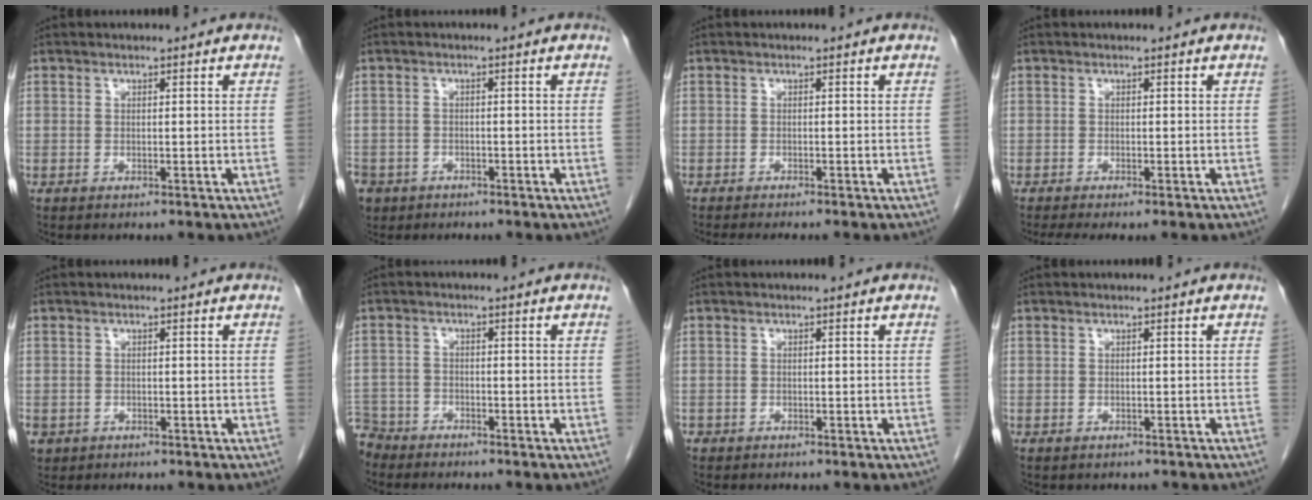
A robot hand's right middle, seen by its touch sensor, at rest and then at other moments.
{"total": 7.3, "force": [-4.3, 5.5, 2.1], "torque": [-0.065, -0.004, -0.070]}
{"total": 5.0, "force": [-4.3, 0.5, 2.4], "torque": [-0.023, -0.008, -0.062]}
{"total": 3.2, "force": [-2.5, 0.3, 2.0], "torque": [-0.030, -0.008, -0.041]}
{"total": 2.9, "force": [-1.6, 2.4, 0.7], "torque": [-0.016, -0.001, -0.023]}
{"total": 5.4, "force": [-4.9, 2.2, -0.5], "torque": [0.008, -0.007, -0.099]}
{"total": 0.7, "force": [-0.5, 0.5, 0.0], "torque": [-0.011, 0.002, -0.010]}
{"total": 1.5, "force": [-1.2, 0.7, 0.3], "torque": [-0.013, 0.000, -0.014]}